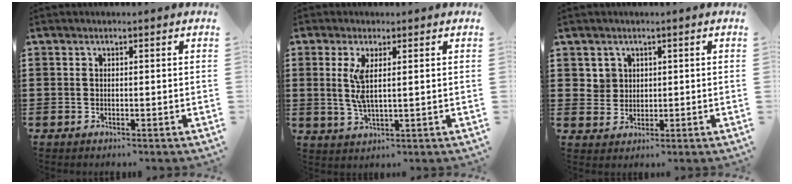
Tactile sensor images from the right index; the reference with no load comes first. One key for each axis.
{"total": 4.4, "fx": 0.9, "fy": 1.0, "fz": 4.2, "tx": -0.092, "ty": -0.004, "tz": 0.013}
{"total": 2.8, "fx": 1.2, "fy": 2.5, "fz": 0.4, "tx": -0.020, "ty": 0.011, "tz": 0.023}